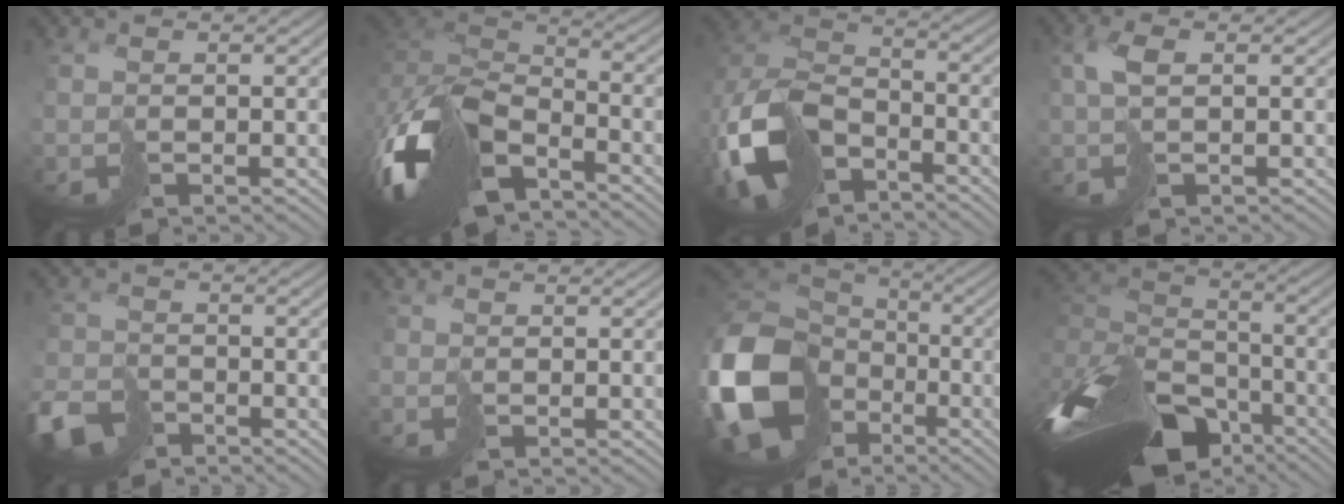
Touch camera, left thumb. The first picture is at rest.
{"total": 15.1, "force": [-7.5, 7.8, 10.5], "torque": [-0.277, -0.022, -0.136]}
{"total": 13.8, "force": [-6.8, 8.5, 8.5], "torque": [-0.221, -0.030, -0.134]}
{"total": 3.1, "force": [0.7, 1.2, 2.8], "torque": [-0.062, 0.007, 0.014]}
{"total": 6.3, "force": [-4.7, 3.4, 2.5], "torque": [-0.059, -0.014, -0.100]}
{"total": 0.9, "force": [-0.4, 0.7, 0.2], "torque": [-0.003, -0.002, -0.008]}
{"total": 19.8, "force": [-5.3, 15.7, 10.9], "torque": [-0.311, -0.049, -0.084]}
{"total": 16.8, "force": [-9.3, 9.4, 10.4], "torque": [-0.270, -0.009, -0.146]}